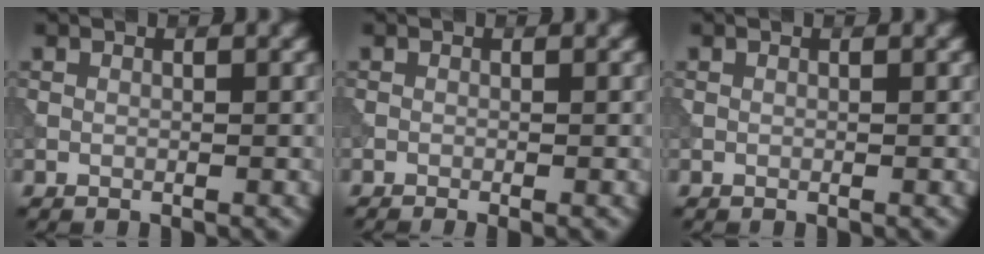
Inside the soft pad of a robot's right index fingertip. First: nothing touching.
{"total": 1.1, "force": [-0.6, 0.4, 0.9], "torque": [-0.004, -0.008, -0.012]}
{"total": 0.0}